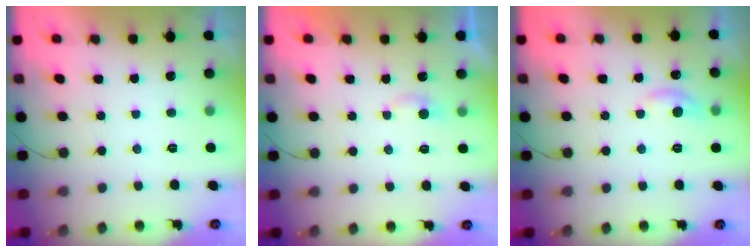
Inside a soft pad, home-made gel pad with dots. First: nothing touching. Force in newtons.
{"total": 2.8, "press": 2.8, "slide": 0.2}
{"total": 6.1, "press": 6.1, "slide": 0.6}